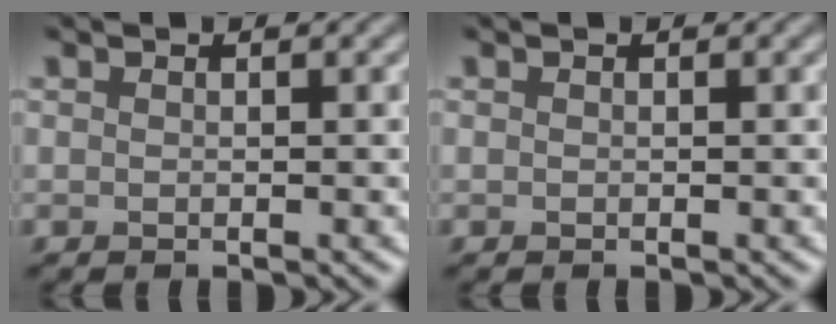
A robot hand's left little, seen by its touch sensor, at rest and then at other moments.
{"total": 0.0}